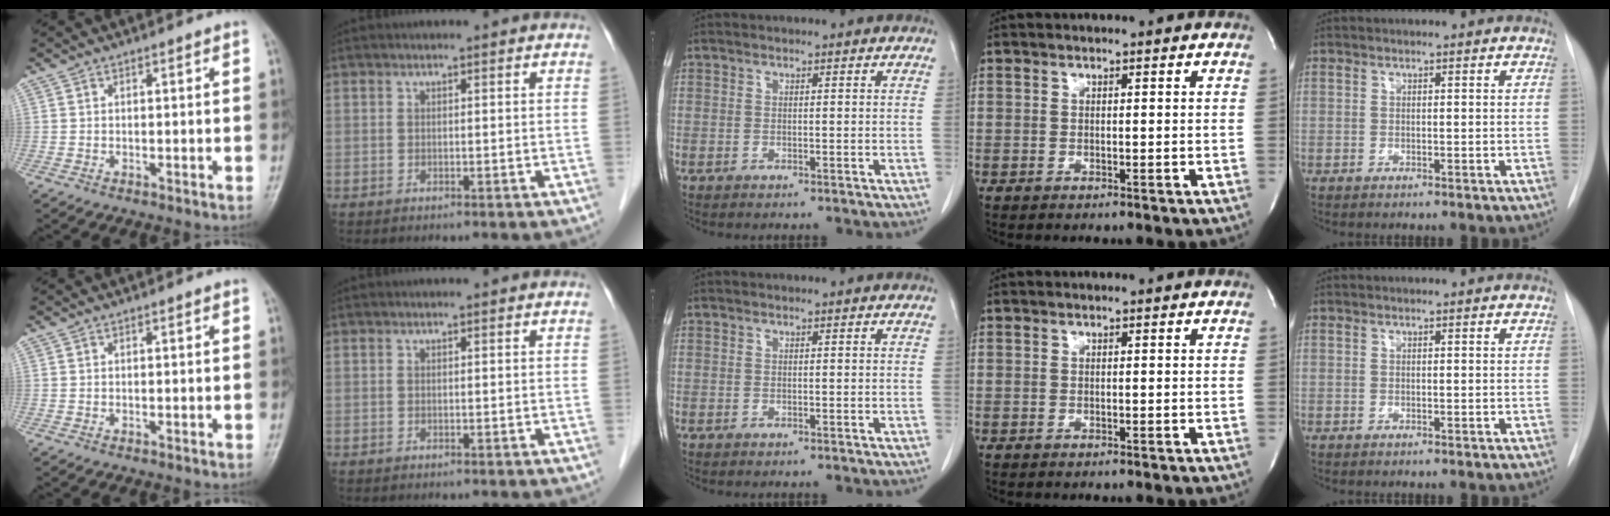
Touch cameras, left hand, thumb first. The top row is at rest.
{}